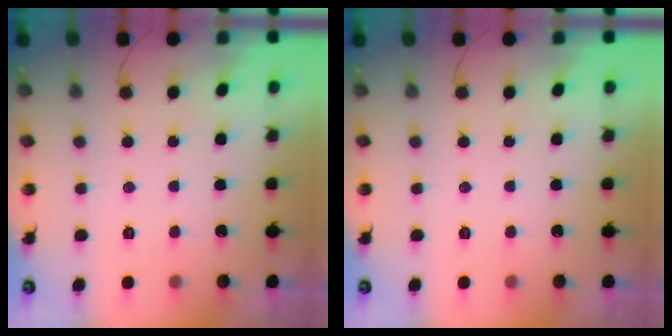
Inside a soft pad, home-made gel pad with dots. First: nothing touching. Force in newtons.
{"total": 0.0}